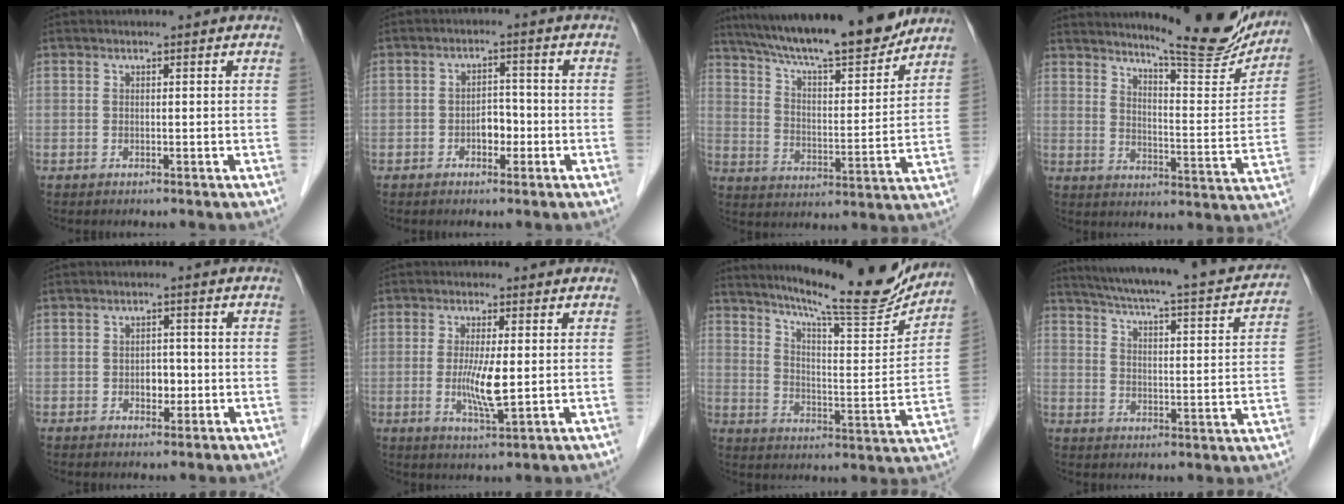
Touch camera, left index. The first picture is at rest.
{"total": 3.1, "force": [-1.2, 1.8, 2.2], "torque": [-0.031, 0.008, -0.022]}
{"total": 19.9, "force": [17.3, 2.4, 9.5], "torque": [-0.162, 0.006, 0.268]}
{"total": 17.6, "force": [16.0, 1.5, 7.3], "torque": [-0.103, -0.055, 0.207]}
{"total": 2.7, "force": [-0.7, 1.8, 1.9], "torque": [-0.025, 0.005, -0.007]}
{"total": 5.8, "force": [-0.2, 0.7, 5.8], "torque": [-0.116, -0.012, -0.004]}
{"total": 19.0, "force": [17.1, 1.1, 8.3], "torque": [-0.132, -0.037, 0.241]}
{"total": 23.2, "force": [20.4, 2.9, 10.6], "torque": [-0.165, -0.018, 0.258]}